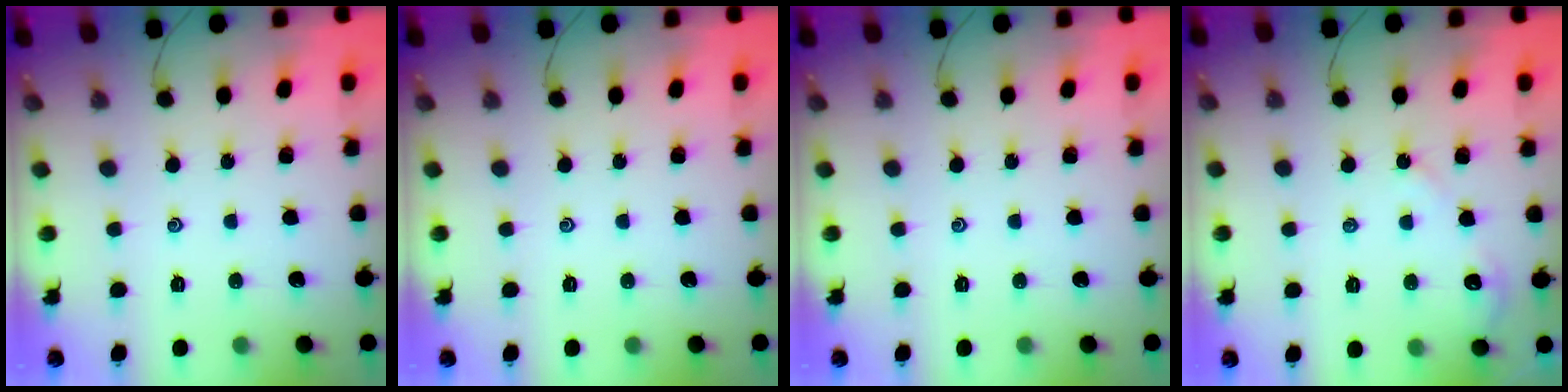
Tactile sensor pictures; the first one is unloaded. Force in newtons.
{"total": 0.0}
{"total": 0.0}
{"total": 3.5, "press": 3.5, "slide": 0.3}